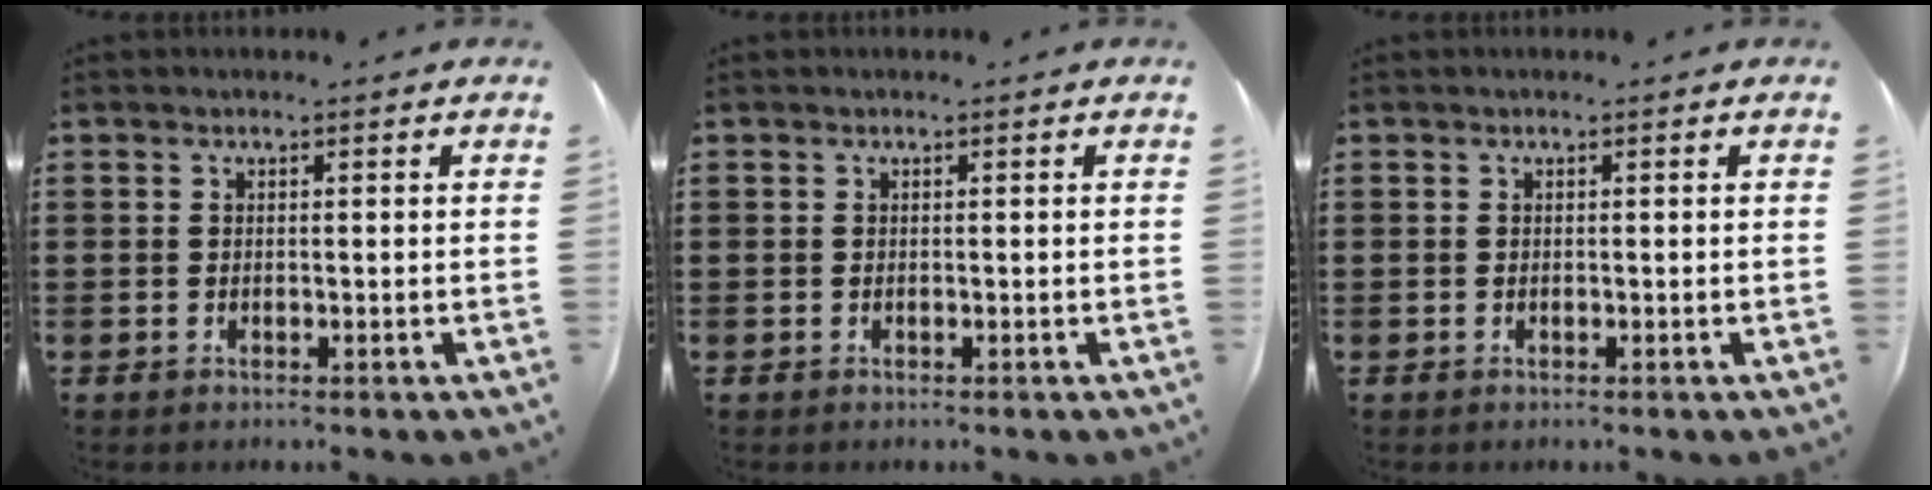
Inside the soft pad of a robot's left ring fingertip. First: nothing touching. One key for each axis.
{"total": 0.0}
{"total": 0.0}